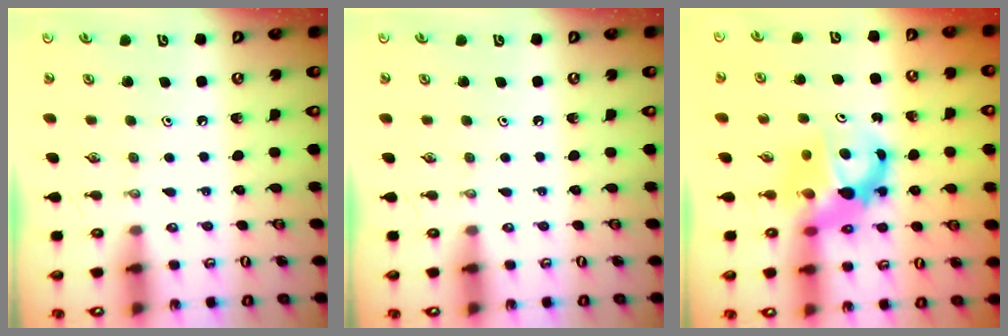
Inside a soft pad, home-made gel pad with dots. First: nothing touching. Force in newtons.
{"total": 0.0}
{"total": 7.2, "press": 7.2, "slide": 0.5}